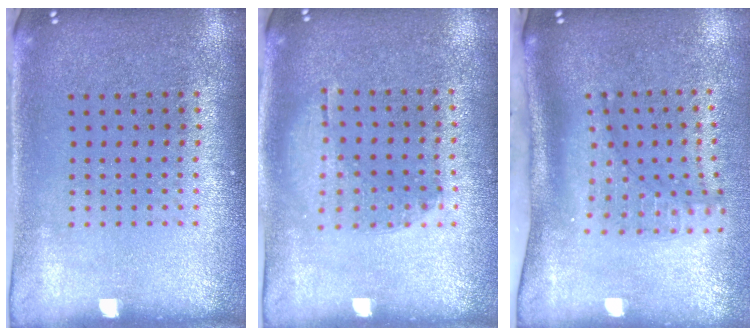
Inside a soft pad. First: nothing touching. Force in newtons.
{"total": 1.1, "press": 0.8, "slide": 0.7}
{"total": 2.1, "press": 1.5, "slide": 1.5}